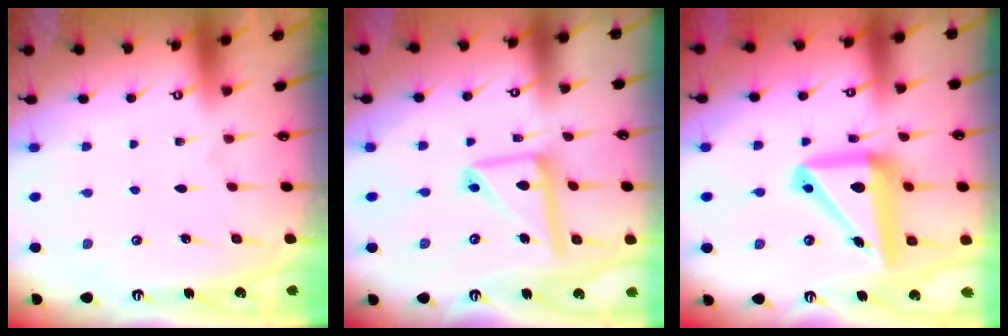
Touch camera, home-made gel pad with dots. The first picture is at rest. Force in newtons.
{"total": 14.2, "press": 14.1, "slide": 1.4}
{"total": 16.8, "press": 16.6, "slide": 2.5}